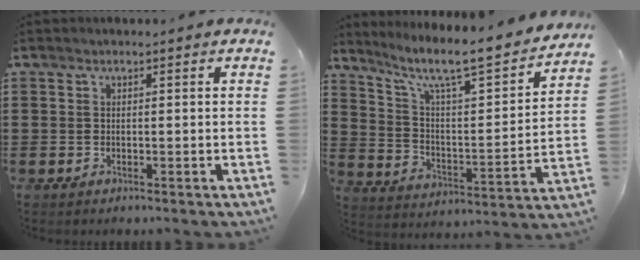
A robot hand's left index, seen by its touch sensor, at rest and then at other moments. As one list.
[{"total": 8.3, "force": [6.5, 1.2, 5.0], "torque": [-0.109, -0.053, 0.099]}]